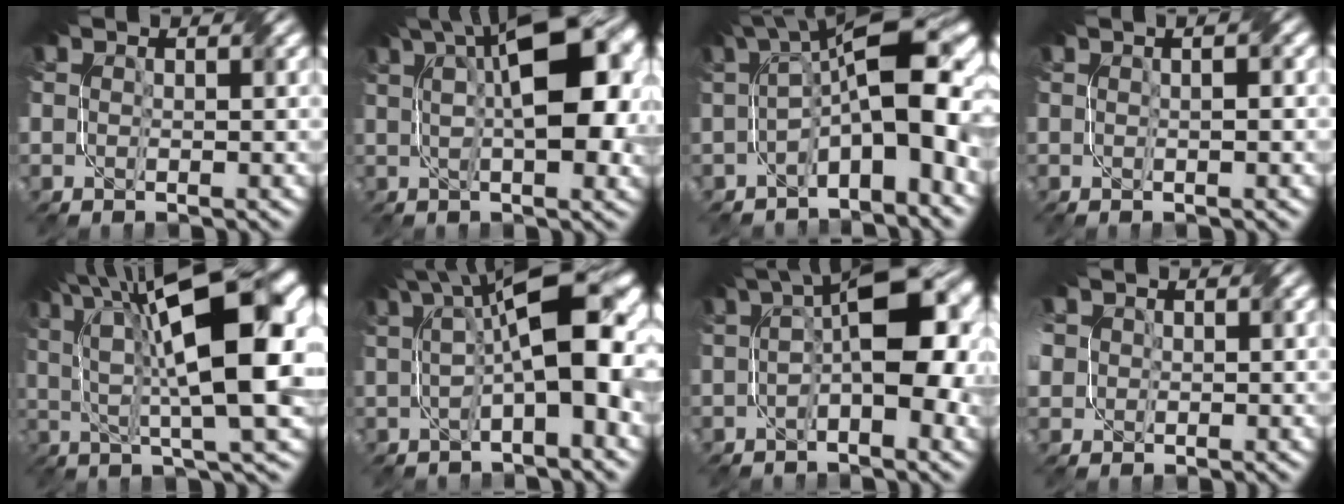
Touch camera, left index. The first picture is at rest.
{"total": 11.6, "force": [2.9, 4.6, 10.3], "torque": [-0.154, 0.012, 0.045]}
{"total": 12.7, "force": [-0.5, 5.1, 11.6], "torque": [-0.151, 0.031, -0.011]}
{"total": 3.2, "force": [0.9, 1.4, 2.8], "torque": [-0.021, 0.012, -0.009]}
{"total": 16.1, "force": [3.6, 5.0, 14.9], "torque": [-0.243, 0.014, 0.055]}
{"total": 12.1, "force": [2.1, 4.3, 11.1], "torque": [-0.159, 0.019, 0.030]}
{"total": 9.4, "force": [0.5, 3.5, 8.7], "torque": [-0.131, 0.014, 0.003]}
{"total": 2.8, "force": [0.8, 2.4, 1.1], "torque": [-0.041, 0.011, 0.014]}